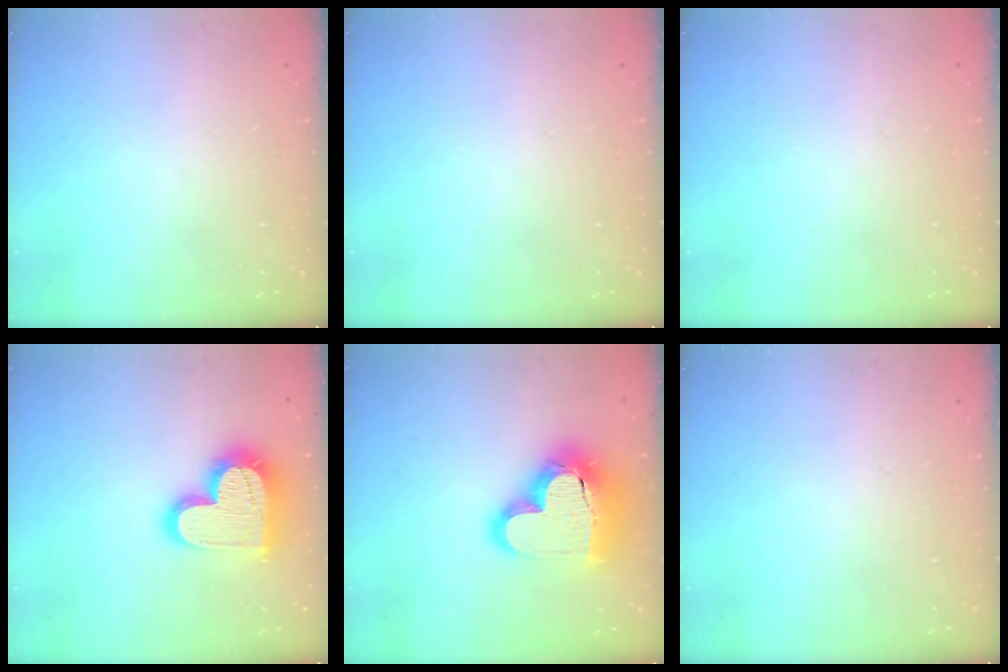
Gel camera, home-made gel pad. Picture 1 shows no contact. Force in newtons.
{"total": 0.0}
{"total": 0.0}
{"total": 19.7, "press": 19.7, "slide": 1.7}
{"total": 23.9, "press": 23.8, "slide": 2.0}
{"total": 0.0}